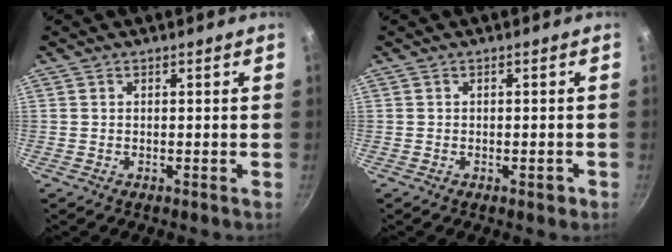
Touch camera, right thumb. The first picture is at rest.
{"total": 1.5, "force": [-0.7, 0.8, 1.1], "torque": [-0.009, 0.008, -0.009]}